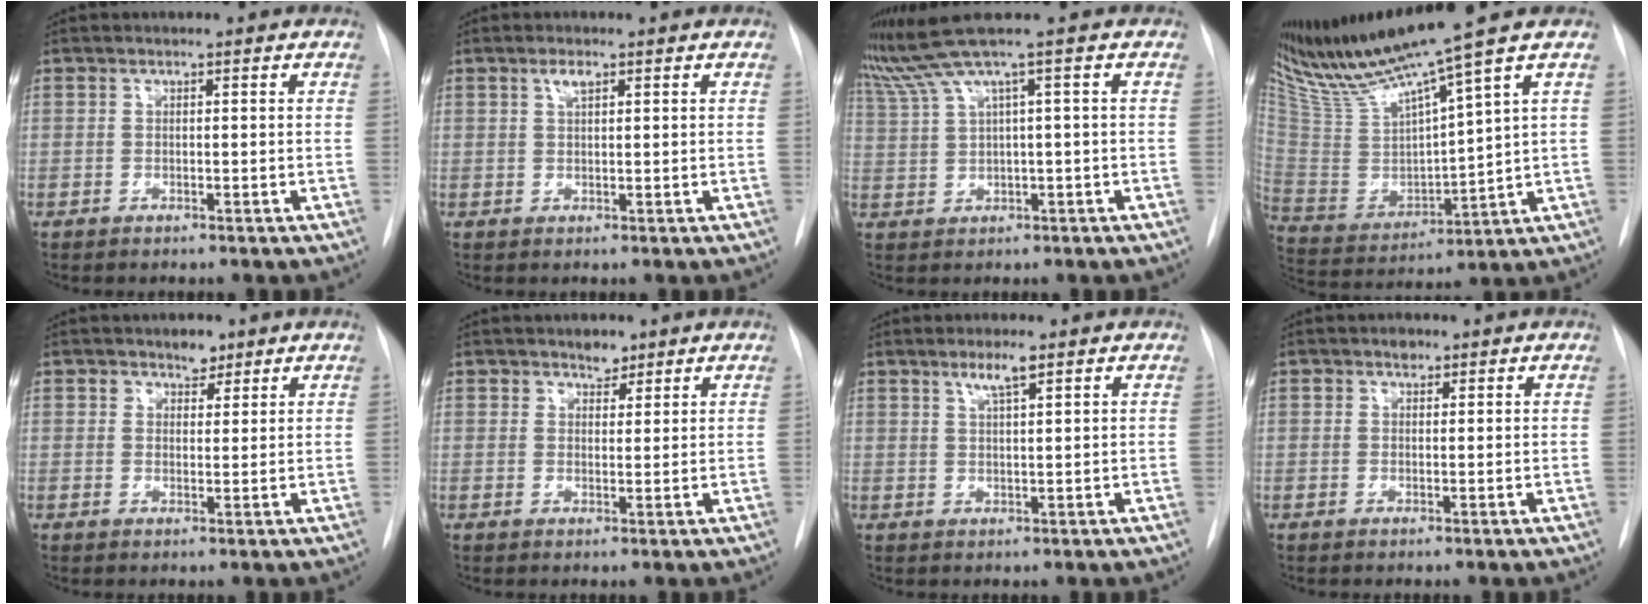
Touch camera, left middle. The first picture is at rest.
{"total": 1.7, "force": [1.0, 0.5, 1.3], "torque": [-0.026, 0.002, 0.018]}
{"total": 5.7, "force": [3.7, -1.8, 3.9], "torque": [-0.092, 0.023, 0.085]}
{"total": 15.6, "force": [12.4, -1.5, 9.3], "torque": [-0.177, -0.012, 0.243]}
{"total": 2.6, "force": [1.9, 1.6, 0.8], "torque": [-0.007, -0.002, 0.027]}
{"total": 2.4, "force": [1.9, 1.3, 0.7], "torque": [-0.008, -0.002, 0.027]}
{"total": 3.2, "force": [2.1, 0.1, 2.4], "torque": [-0.049, 0.000, 0.037]}
{"total": 1.4, "force": [0.9, 0.9, 0.5], "torque": [-0.009, 0.001, 0.012]}